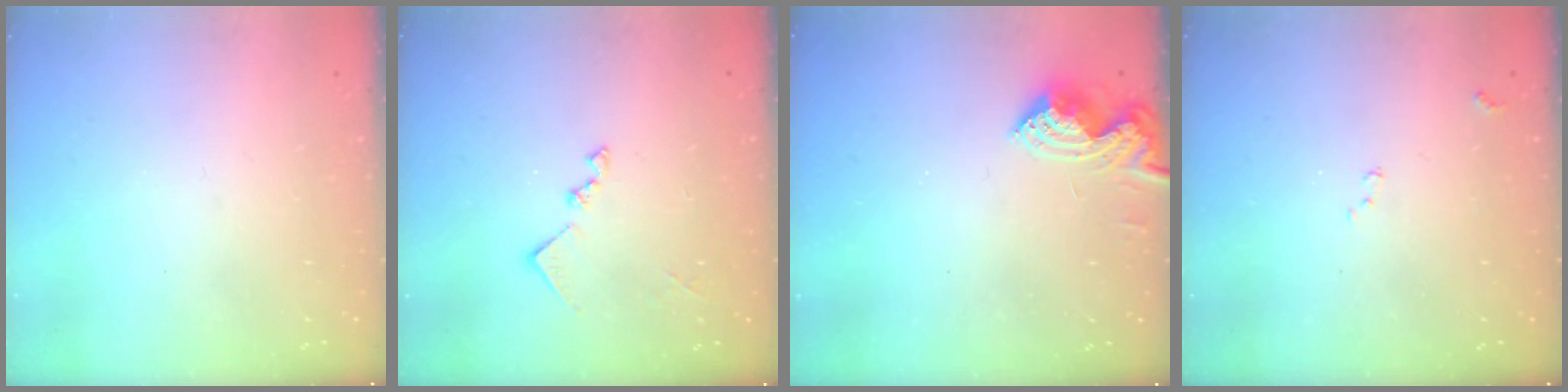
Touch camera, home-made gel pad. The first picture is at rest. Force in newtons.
{"total": 9.5, "press": 9.5, "slide": 0.5}
{"total": 8.6, "press": 8.6, "slide": 0.4}
{"total": 7.7, "press": 7.6, "slide": 1.0}